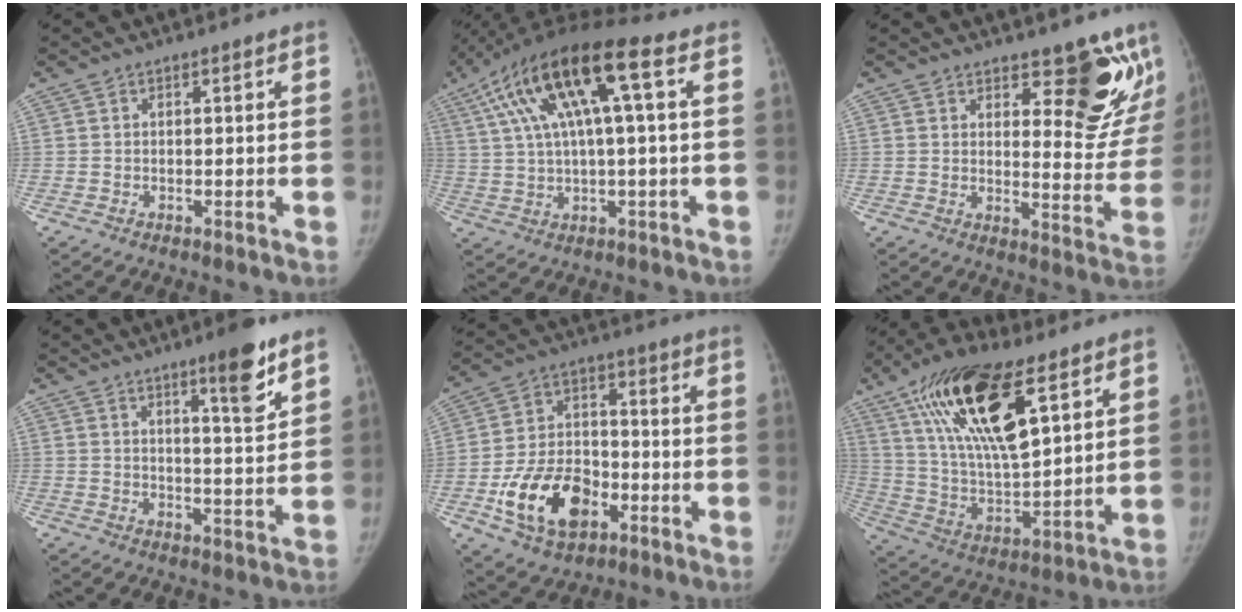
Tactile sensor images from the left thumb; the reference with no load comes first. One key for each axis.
{"total": 17.6, "fx": 5.2, "fy": 4.5, "fz": 16.2, "tx": -0.317, "ty": 0.033, "tz": 0.091}
{"total": 12.6, "fx": 8.0, "fy": 4.8, "fz": 8.4, "tx": -0.046, "ty": -0.061, "tz": 0.114}
{"total": 8.4, "fx": 5.5, "fy": 1.1, "fz": 6.3, "tx": -0.084, "ty": -0.038, "tz": 0.080}
{"total": 16.5, "fx": -6.3, "fy": 10.9, "fz": 10.7, "tx": -0.159, "ty": 0.030, "tz": -0.104}
{"total": 23.6, "fx": 11.5, "fy": 9.1, "fz": 18.4, "tx": -0.329, "ty": -0.031, "tz": 0.212}